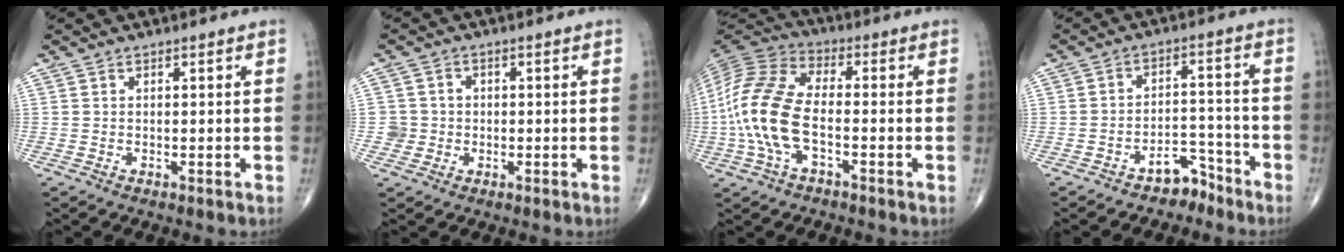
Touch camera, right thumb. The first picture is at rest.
{"total": 3.4, "force": [-0.4, 3.3, 0.1], "torque": [0.025, 0.010, -0.012]}
{"total": 15.7, "force": [-3.0, 7.9, 13.2], "torque": [-0.294, 0.029, -0.062]}
{"total": 5.5, "force": [-4.4, 3.0, 1.5], "torque": [0.003, 0.058, -0.070]}